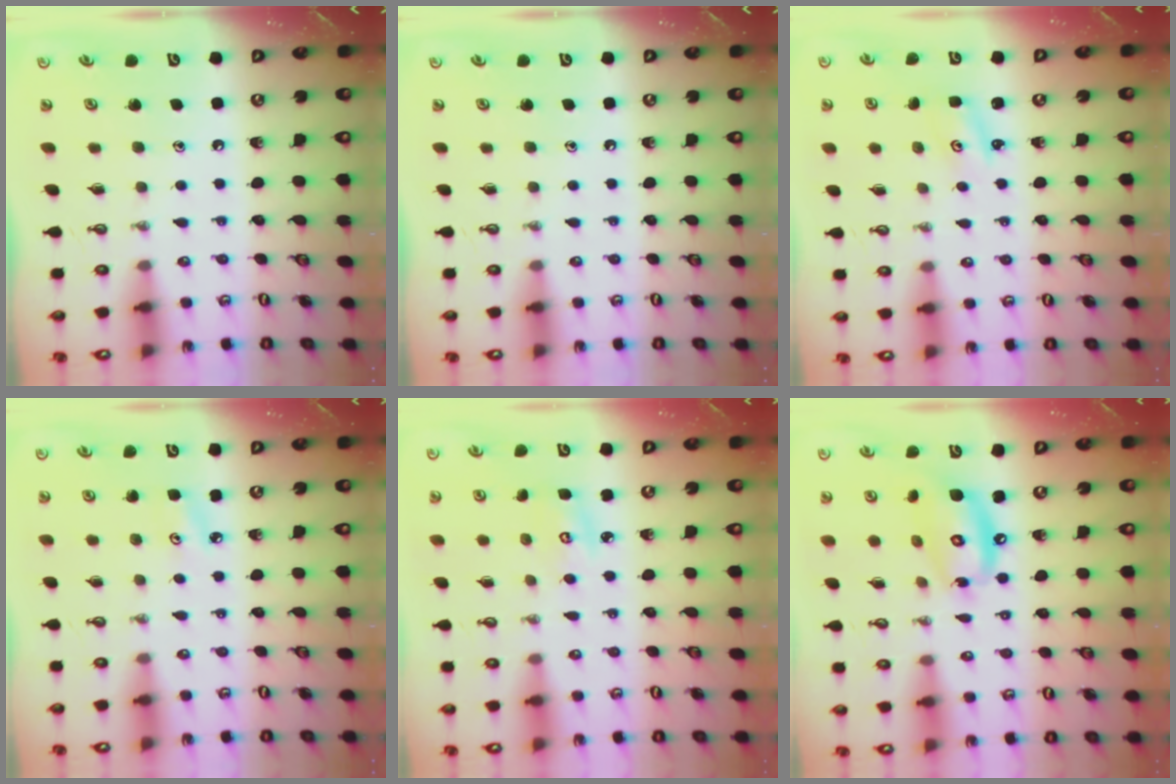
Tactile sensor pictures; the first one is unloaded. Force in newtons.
{"total": 0.0}
{"total": 2.2, "press": 2.2, "slide": 0.3}
{"total": 4.1, "press": 4.1, "slide": 0.3}
{"total": 4.8, "press": 4.8, "slide": 0.4}
{"total": 12.8, "press": 12.7, "slide": 1.5}